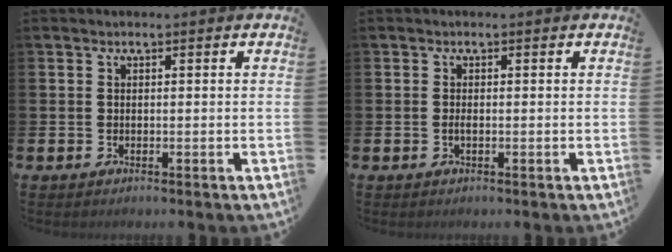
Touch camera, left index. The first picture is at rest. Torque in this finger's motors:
{"motor_torque": [0.12, 0.04, -0.05, 0.03]}